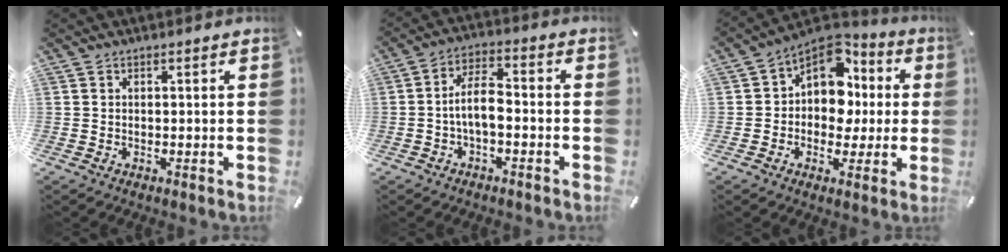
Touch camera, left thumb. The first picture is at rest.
{"total": 6.5, "force": [-1.8, 3.1, 5.4], "torque": [-0.105, 0.015, -0.034]}
{"total": 11.8, "force": [2.4, 9.8, 6.0], "torque": [-0.097, -0.026, 0.049]}